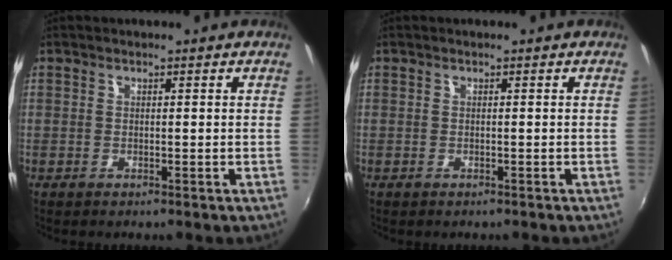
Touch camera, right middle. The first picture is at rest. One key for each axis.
{"total": 0.0}